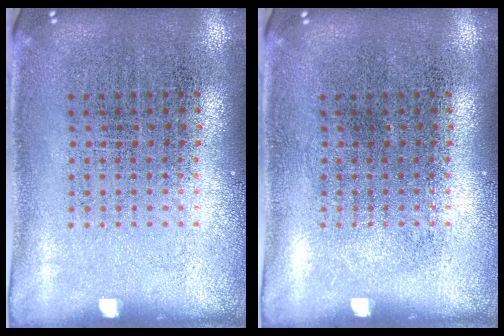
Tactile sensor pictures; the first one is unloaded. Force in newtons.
{"total": 0.0}